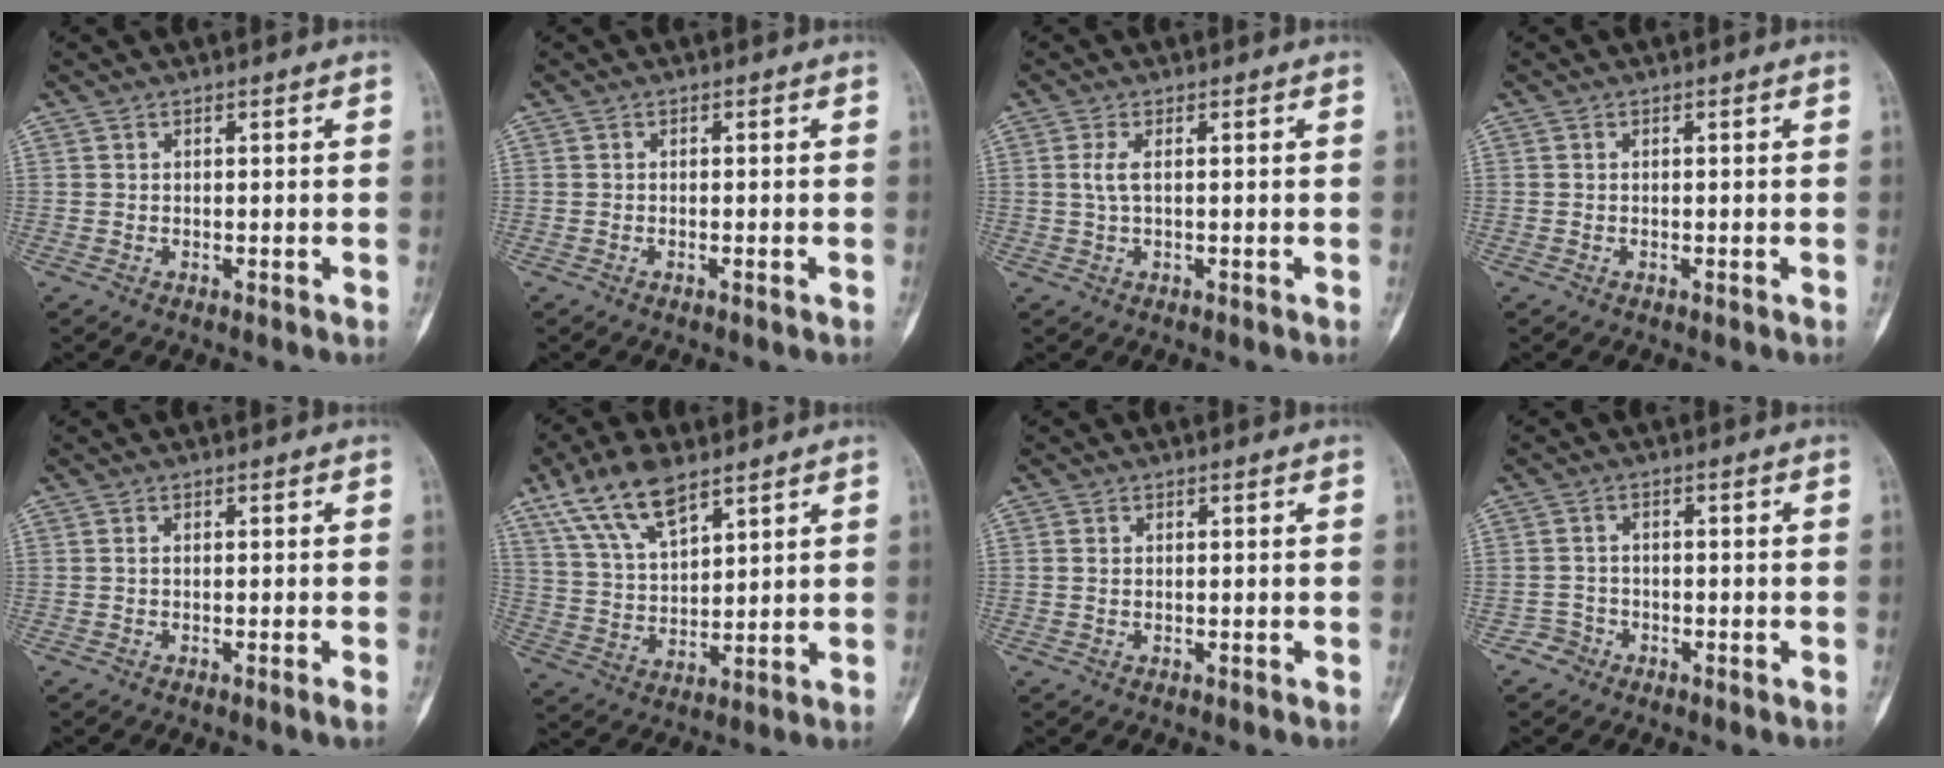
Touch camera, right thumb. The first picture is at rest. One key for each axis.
{"total": 0.0}
{"total": 2.5, "fx": 0.3, "fy": 1.0, "fz": 2.3, "tx": -0.052, "ty": 0.002, "tz": 0.007}
{"total": 0.0}
{"total": 0.8, "fx": -0.2, "fy": 0.1, "fz": 0.8, "tx": -0.014, "ty": -0.002, "tz": -0.004}
{"total": 12.6, "fx": 8.1, "fy": 5.3, "fz": 8.1, "tx": -0.135, "ty": -0.024, "tz": 0.161}
{"total": 0.9, "fx": 0.0, "fy": 0.8, "fz": 0.6, "tx": -0.009, "ty": 0.000, "tz": 0.001}
{"total": 2.6, "fx": -1.5, "fy": 2.1, "fz": -0.3, "tx": 0.020, "ty": 0.016, "tz": -0.033}